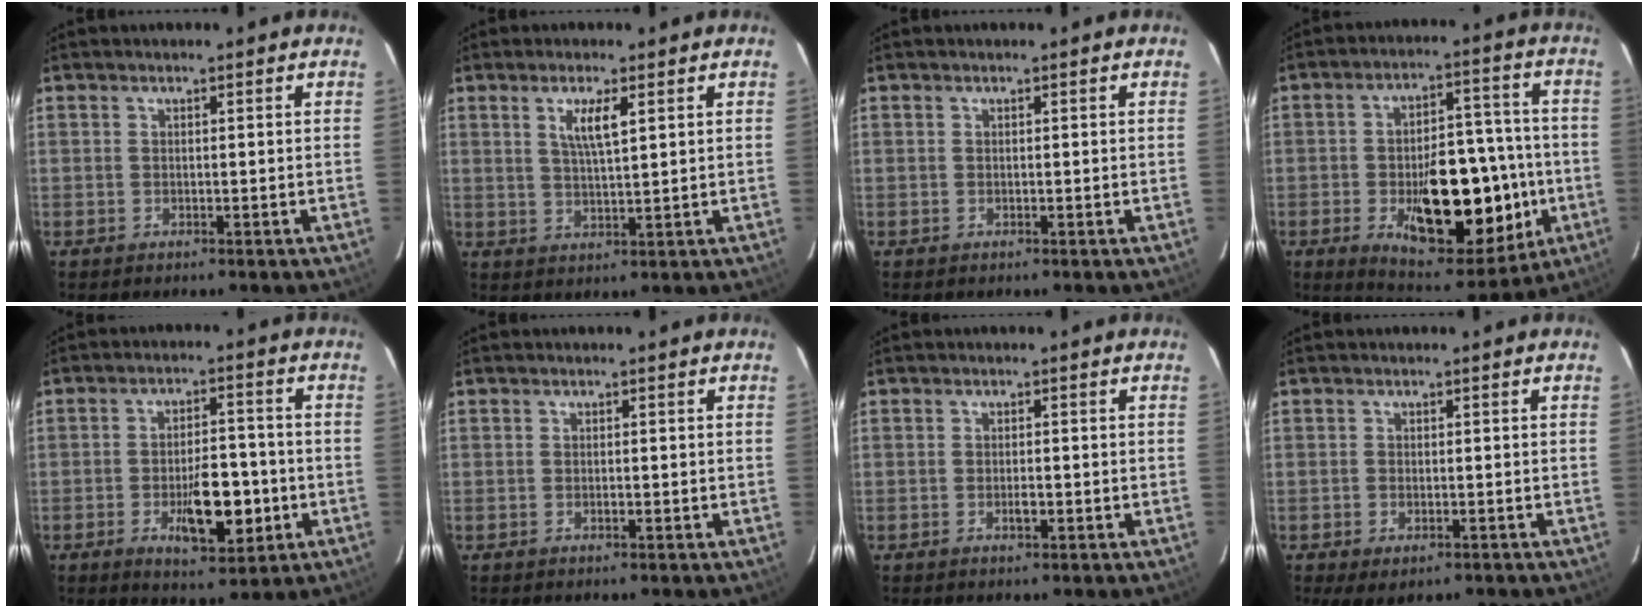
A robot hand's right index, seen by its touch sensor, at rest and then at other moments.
{"total": 4.6, "force": [1.9, 0.7, 4.1], "torque": [-0.079, -0.002, 0.036]}
{"total": 0.0}
{"total": 21.7, "force": [-5.5, 11.2, 17.7], "torque": [-0.272, 0.012, -0.061]}
{"total": 10.8, "force": [-3.4, 4.4, 9.2], "torque": [-0.157, 0.002, -0.040]}
{"total": 0.8, "force": [-0.3, 0.6, 0.5], "torque": [-0.008, 0.001, -0.005]}
{"total": 1.7, "force": [-0.6, 0.8, 1.4], "torque": [-0.025, 0.001, -0.012]}
{"total": 4.2, "force": [-2.2, 2.3, 2.7], "torque": [-0.059, -0.015, -0.033]}